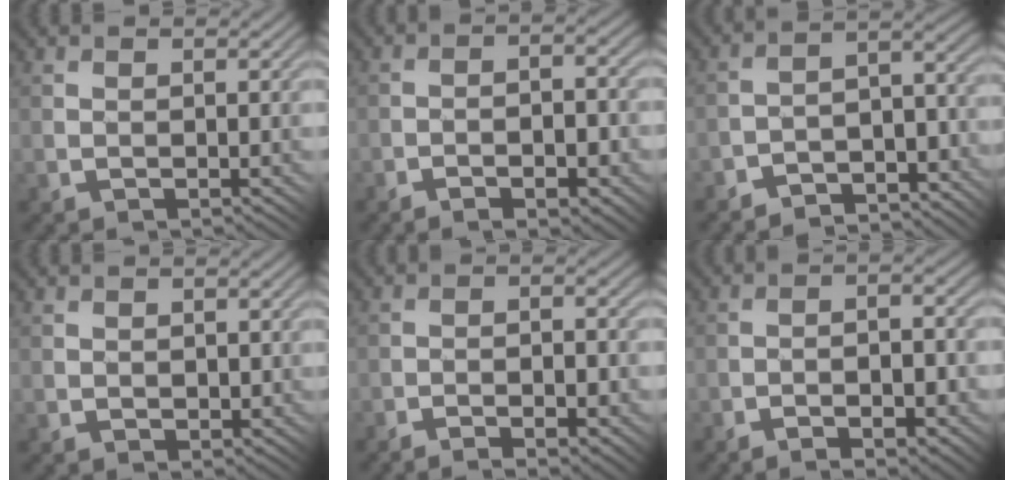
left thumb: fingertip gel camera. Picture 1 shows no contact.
{"total": 6.9, "force": [-3.6, 2.4, 5.5], "torque": [-0.077, 0.001, -0.046]}
{"total": 6.8, "force": [-5.7, 2.2, 2.9], "torque": [-0.028, -0.005, -0.107]}
{"total": 1.0, "force": [0.1, 0.8, 0.6], "torque": [-0.010, -0.002, 0.003]}
{"total": 7.0, "force": [-4.3, 2.0, 5.1], "torque": [-0.076, 0.012, -0.057]}
{"total": 7.7, "force": [-4.0, 2.4, 6.1], "torque": [-0.090, 0.001, -0.054]}